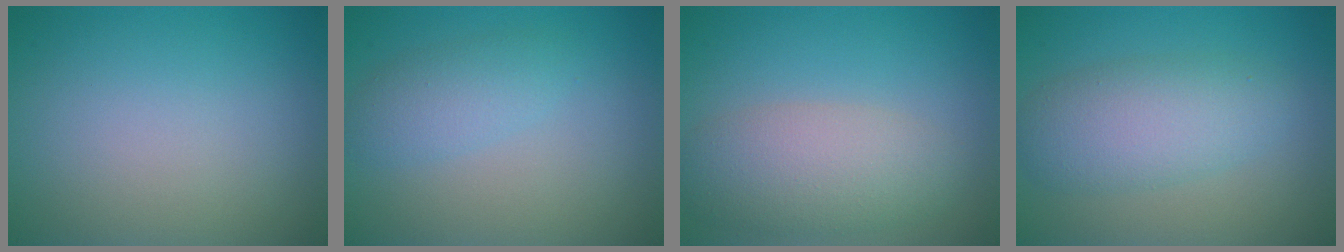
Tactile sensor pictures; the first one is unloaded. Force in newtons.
{"total": 2.4, "press": 2.4, "slide": 0.1}
{"total": 5.0, "press": 5.0, "slide": 0.3}
{"total": 4.8, "press": 4.8, "slide": 0.2}